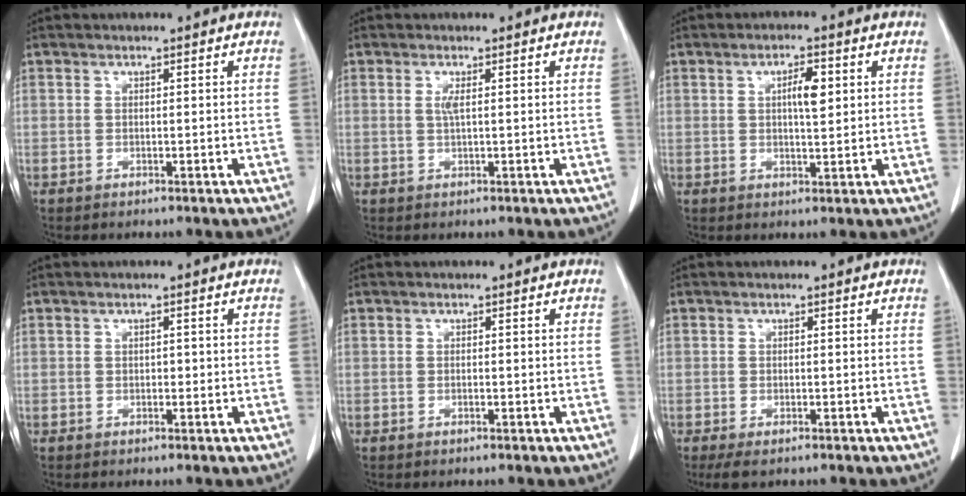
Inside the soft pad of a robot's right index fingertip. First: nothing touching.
{"total": 1.3, "force": [0.3, 0.0, 1.3], "torque": [-0.034, -0.001, 0.005]}
{"total": 3.9, "force": [1.1, 1.0, 3.7], "torque": [-0.062, 0.002, 0.017]}
{"total": 0.6, "force": [-0.1, 0.5, 0.4], "torque": [-0.004, 0.003, -0.002]}
{"total": 0.0}
{"total": 2.7, "force": [-1.8, 0.9, 1.7], "torque": [-0.036, -0.009, -0.026]}